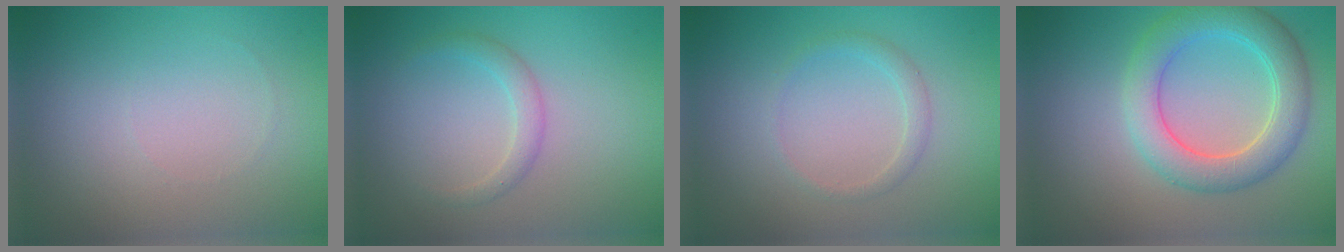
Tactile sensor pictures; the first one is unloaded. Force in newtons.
{"total": 1.5, "press": 1.5, "slide": 0.0}
{"total": 1.3, "press": 1.3, "slide": 0.1}
{"total": 5.2, "press": 5.2, "slide": 0.5}